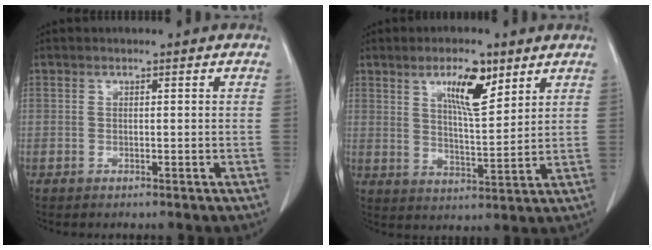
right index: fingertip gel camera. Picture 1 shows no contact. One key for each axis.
{"total": 8.3, "fx": 4.6, "fy": 2.0, "fz": 6.6, "tx": -0.118, "ty": -0.003, "tz": 0.081}